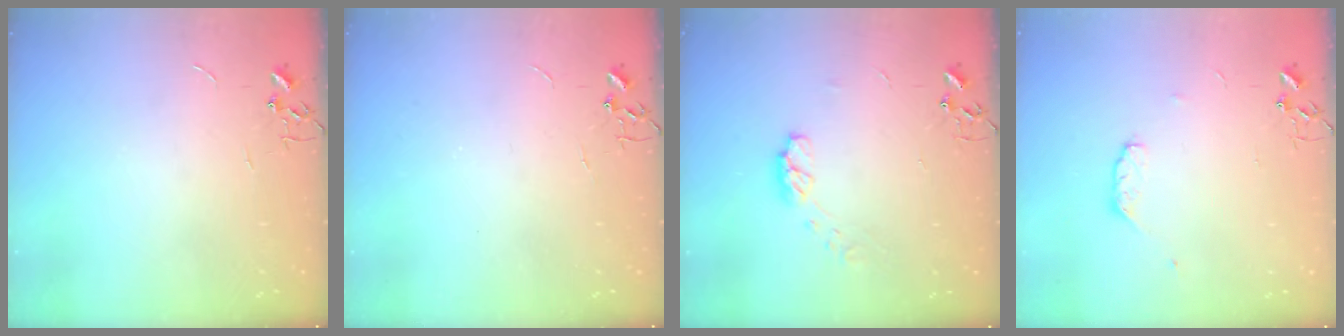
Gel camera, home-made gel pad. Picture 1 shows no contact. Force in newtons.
{"total": 0.0}
{"total": 7.0, "press": 6.9, "slide": 0.8}
{"total": 5.3, "press": 5.2, "slide": 1.0}